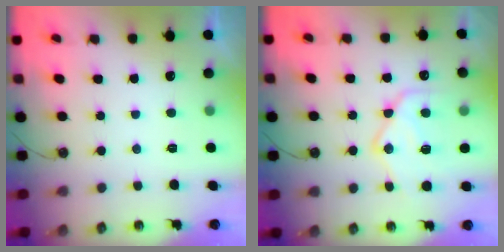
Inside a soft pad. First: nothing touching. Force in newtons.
{"total": 14.6, "press": 14.5, "slide": 0.9}